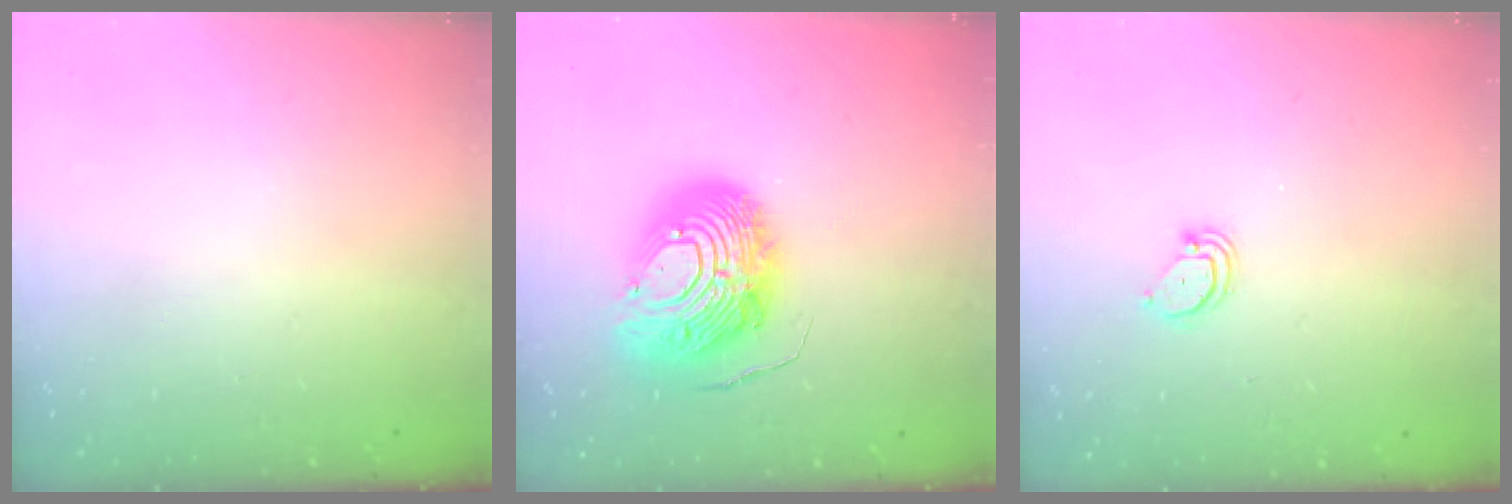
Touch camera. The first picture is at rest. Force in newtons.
{"total": 16.1, "press": 16.0, "slide": 1.4}
{"total": 2.6, "press": 2.6, "slide": 0.2}